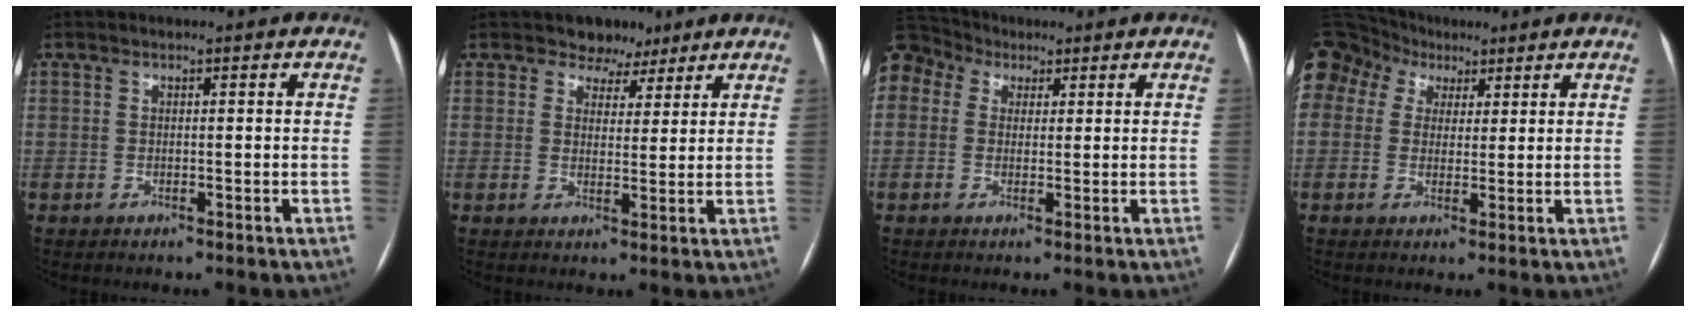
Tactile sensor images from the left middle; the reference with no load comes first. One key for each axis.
{"total": 4.6, "fx": 3.4, "fy": 3.0, "fz": 0.6, "tx": 0.001, "ty": 0.004, "tz": 0.049}
{"total": 10.0, "fx": 5.3, "fy": 7.8, "fz": 3.4, "tx": -0.100, "ty": 0.061, "tz": 0.102}
{"total": 19.5, "fx": 9.6, "fy": 15.2, "fz": 7.3, "tx": -0.244, "ty": 0.104, "tz": 0.190}